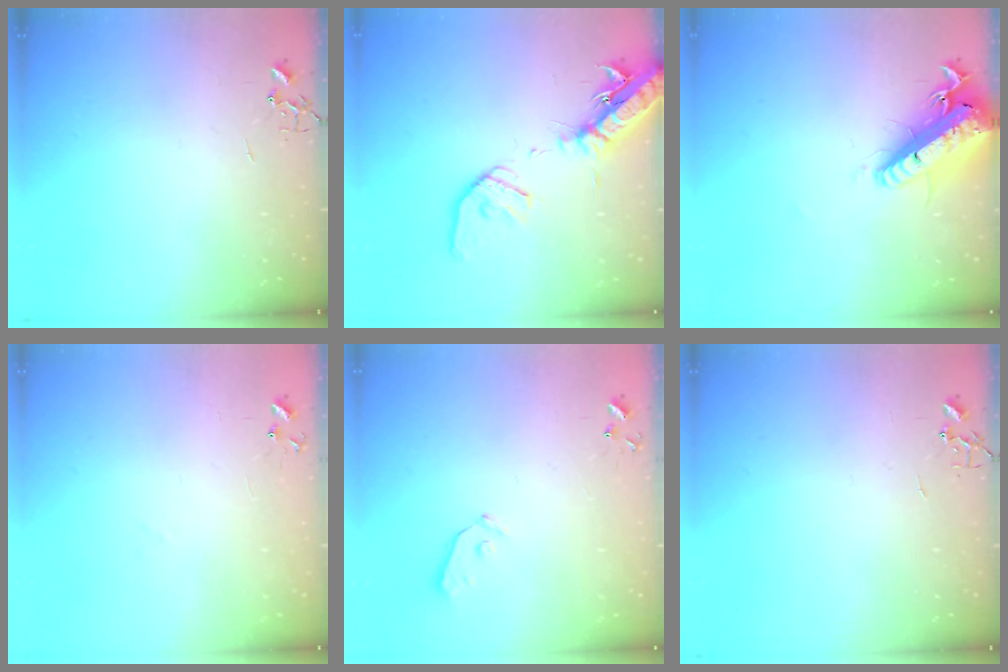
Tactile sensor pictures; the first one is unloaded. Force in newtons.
{"total": 19.4, "press": 19.1, "slide": 3.5}
{"total": 23.1, "press": 22.6, "slide": 5.0}
{"total": 6.8, "press": 6.8, "slide": 0.6}
{"total": 4.0, "press": 4.0, "slide": 0.2}
{"total": 0.0}